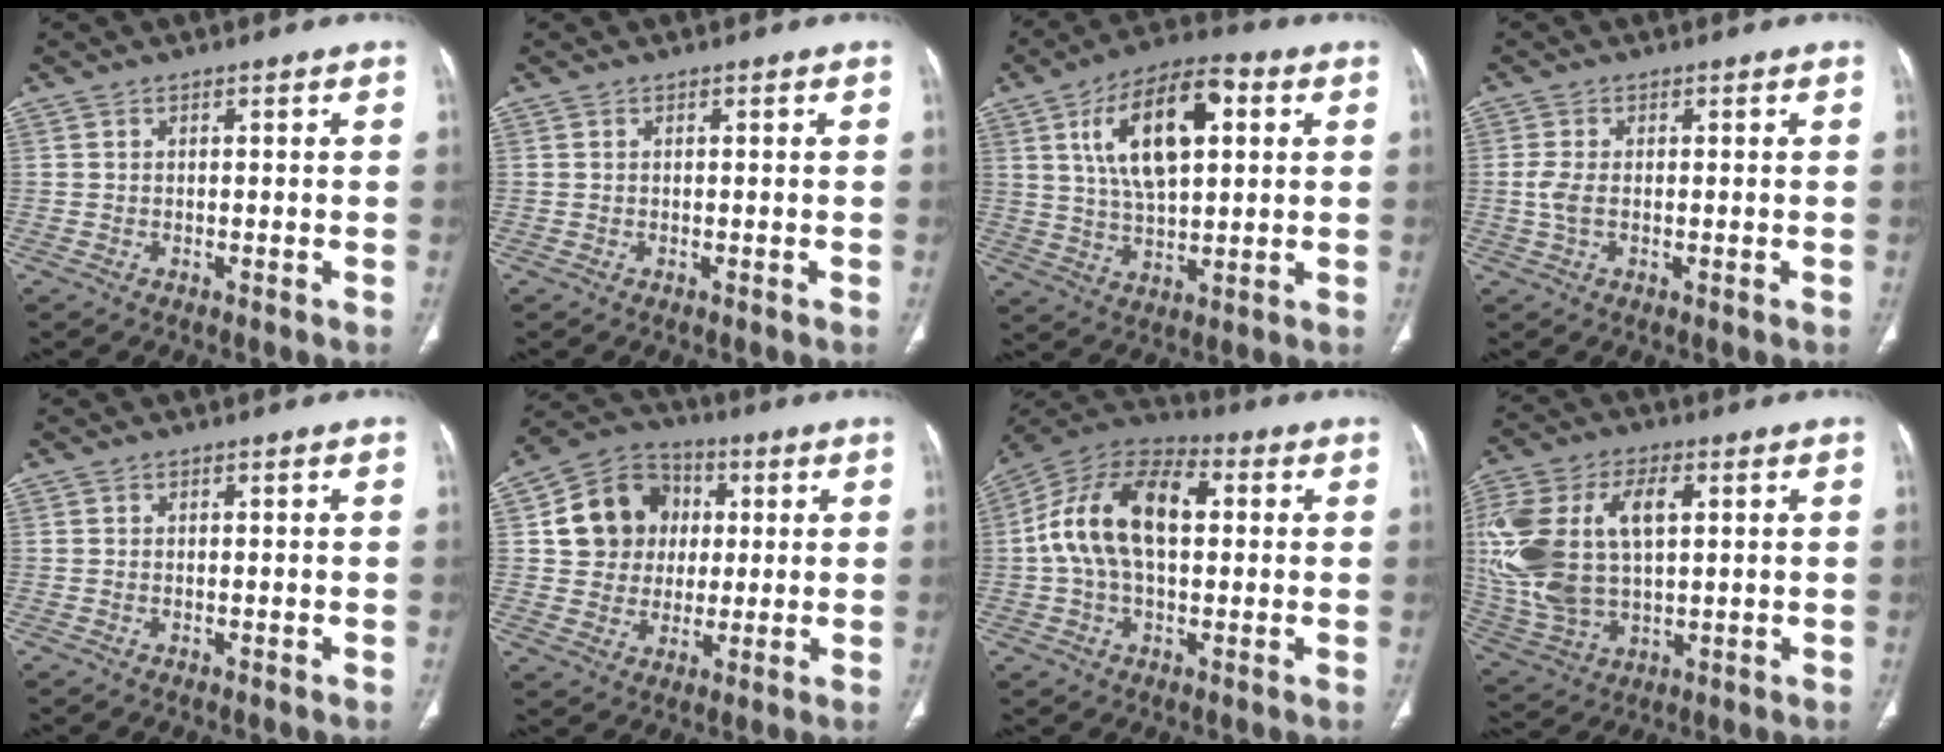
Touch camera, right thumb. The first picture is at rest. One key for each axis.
{"total": 0.0}
{"total": 16.8, "fx": 5.0, "fy": 7.7, "fz": 14.1, "tx": -0.232, "ty": 0.004, "tz": 0.084}
{"total": 2.7, "fx": -0.1, "fy": 1.2, "fz": 2.4, "tx": -0.068, "ty": -0.001, "tz": -0.004}
{"total": 0.0}
{"total": 13.5, "fx": 2.5, "fy": 12.0, "fz": 5.8, "tx": -0.068, "ty": 0.011, "tz": 0.041}
{"total": 17.2, "fx": 2.2, "fy": 10.0, "fz": 13.9, "tx": -0.253, "ty": 0.036, "tz": 0.033}
{"total": 22.1, "fx": 3.6, "fy": 12.5, "fz": 17.8, "tx": -0.396, "ty": 0.002, "tz": 0.069}